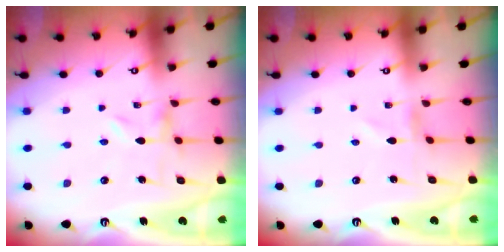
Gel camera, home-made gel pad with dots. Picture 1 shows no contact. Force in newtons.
{"total": 0.0}